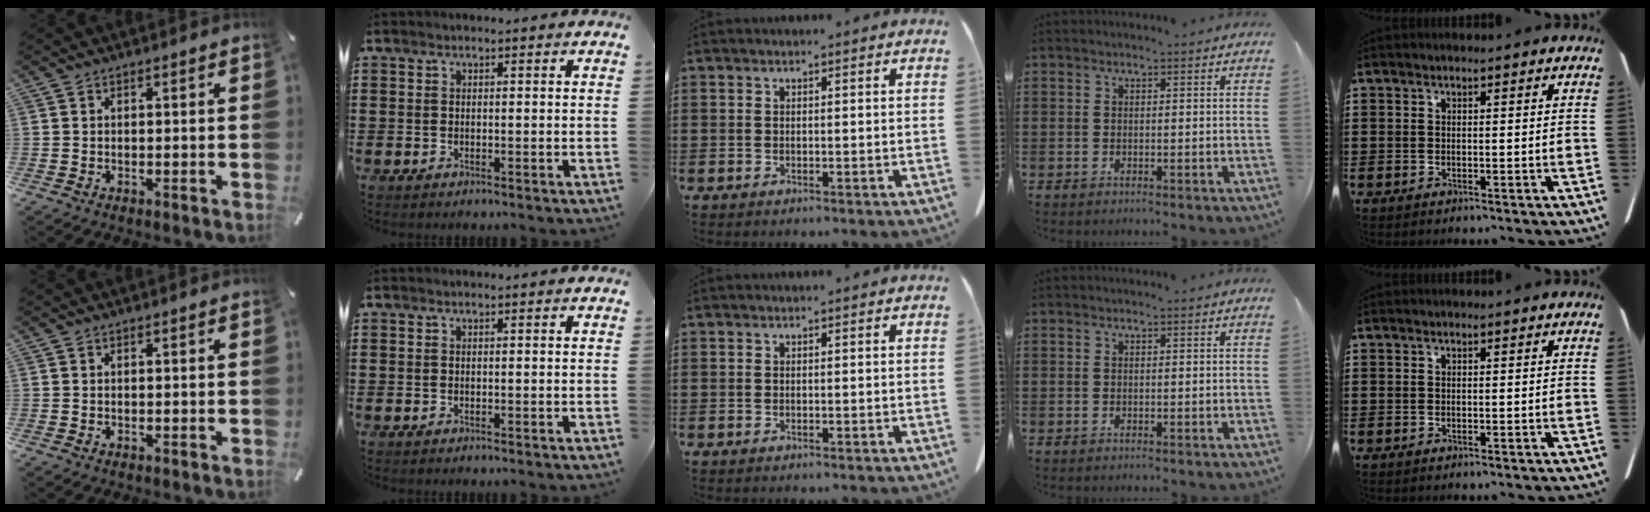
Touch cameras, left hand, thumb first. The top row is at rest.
{}